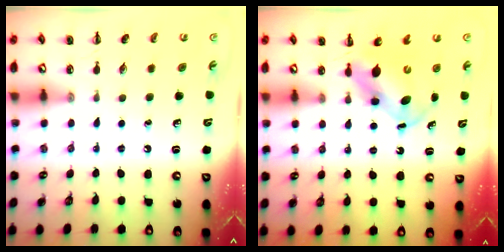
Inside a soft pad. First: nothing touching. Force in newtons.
{"total": 6.3, "press": 6.2, "slide": 1.1}